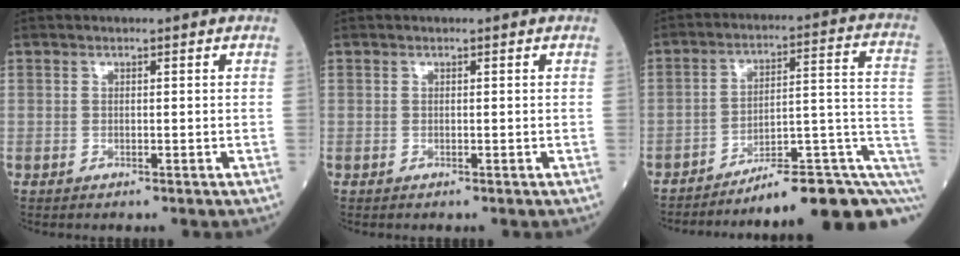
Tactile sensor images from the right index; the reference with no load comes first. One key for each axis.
{"total": 0.0}
{"total": 16.6, "fx": -9.7, "fy": 2.1, "fz": 13.4, "tx": -0.116, "ty": 0.059, "tz": -0.136}